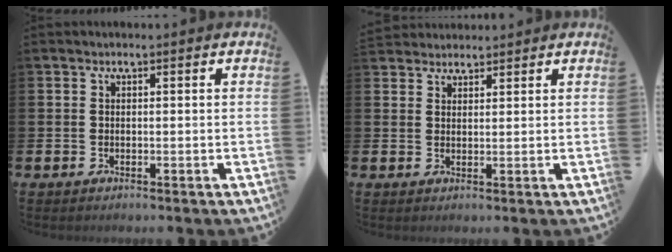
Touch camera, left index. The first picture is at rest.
{"total": 2.5, "force": [2.4, 0.8, -0.2], "torque": [0.003, -0.006, 0.045]}